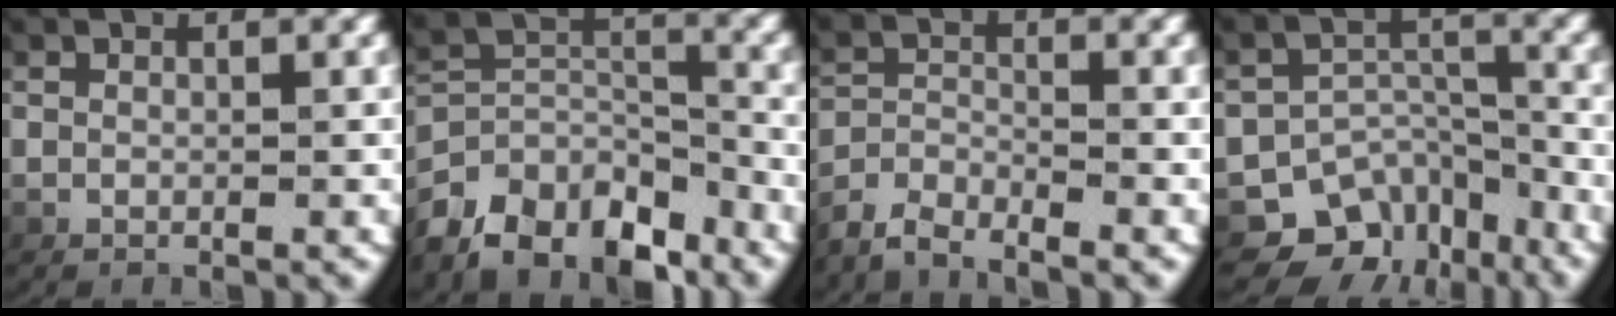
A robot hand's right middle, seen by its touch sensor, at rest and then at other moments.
{"total": 8.8, "force": [-5.4, 5.4, 4.4], "torque": [-0.086, -0.044, -0.073]}
{"total": 3.3, "force": [-3.1, 0.6, 0.9], "torque": [-0.018, -0.003, -0.059]}
{"total": 9.6, "force": [-5.2, 6.9, 4.1], "torque": [-0.061, -0.020, -0.084]}